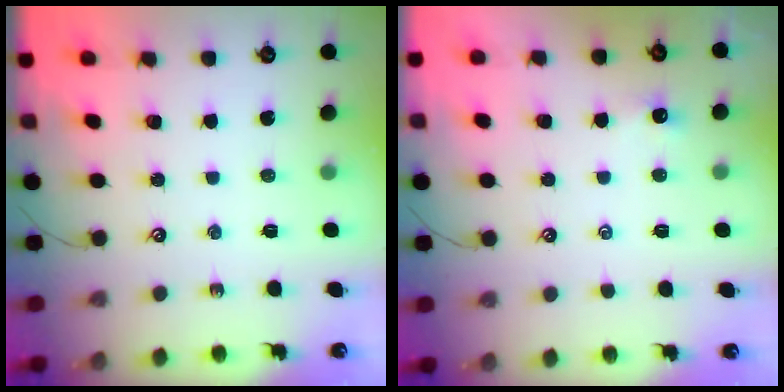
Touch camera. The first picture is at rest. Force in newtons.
{"total": 0.8, "press": 0.8, "slide": 0.3}